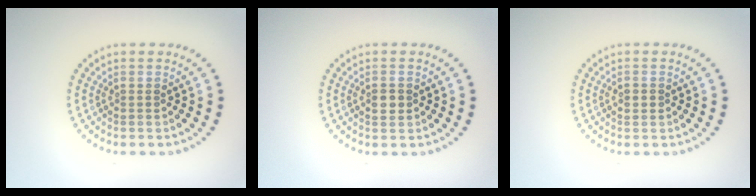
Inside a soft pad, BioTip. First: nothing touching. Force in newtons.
{"total": 1.3, "press": 1.2, "slide": 0.4}
{"total": 1.2, "press": 1.2, "slide": 0.0}